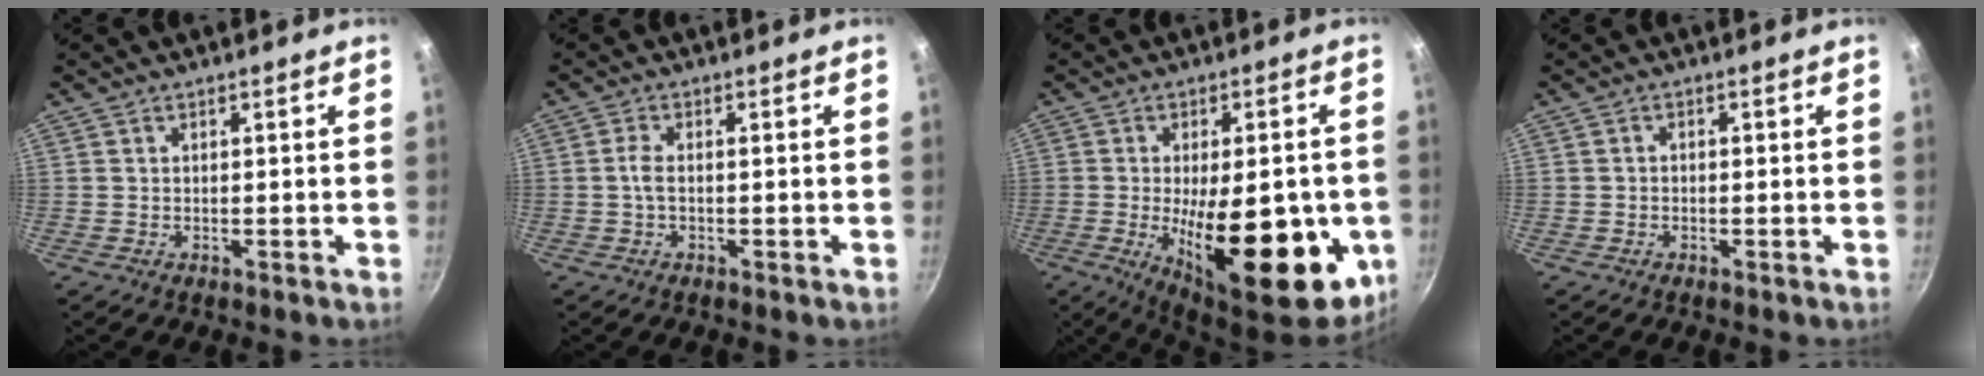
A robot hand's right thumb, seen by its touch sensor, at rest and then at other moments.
{"total": 2.3, "force": [-0.4, 0.8, 2.1], "torque": [-0.056, 0.008, -0.014]}
{"total": 24.7, "force": [-5.2, 10.0, 21.9], "torque": [-0.278, -0.007, -0.058]}
{"total": 0.9, "force": [-0.4, 0.6, 0.5], "torque": [-0.012, 0.006, -0.009]}